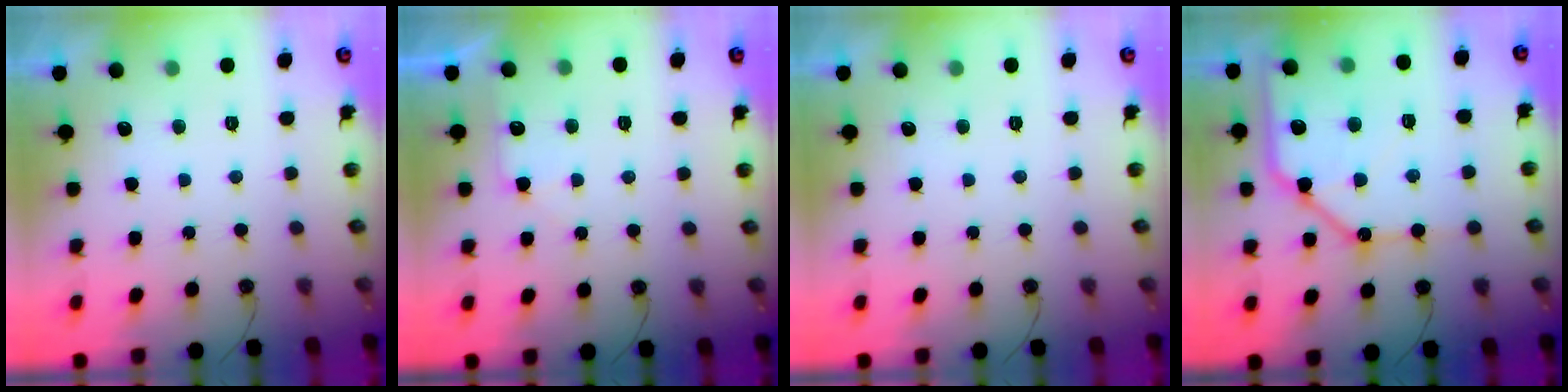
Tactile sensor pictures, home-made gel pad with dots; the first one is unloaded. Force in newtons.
{"total": 5.6, "press": 5.5, "slide": 0.7}
{"total": 0.0}
{"total": 17.8, "press": 17.7, "slide": 2.1}